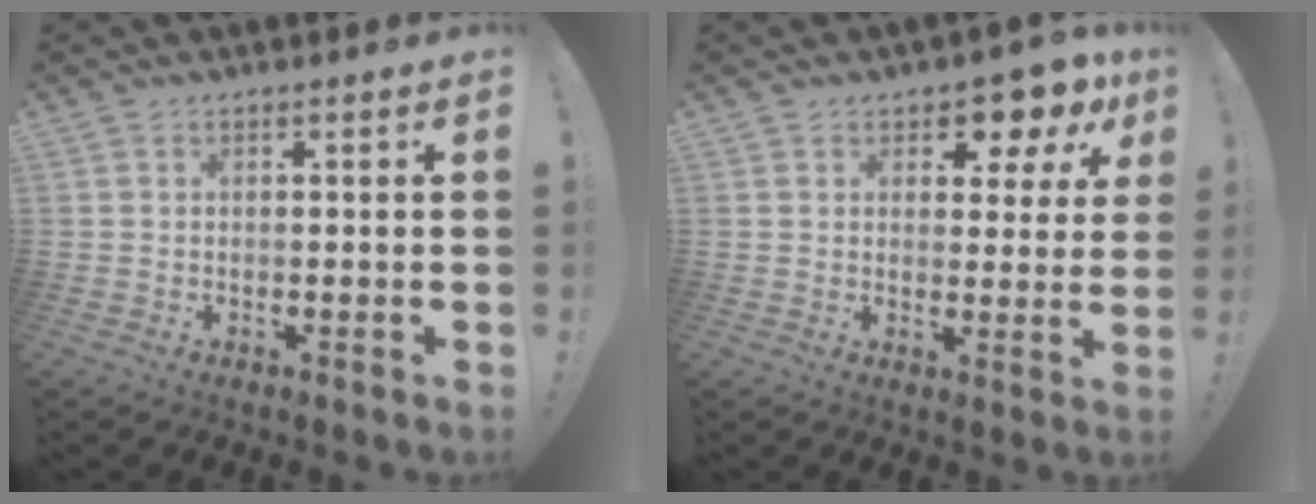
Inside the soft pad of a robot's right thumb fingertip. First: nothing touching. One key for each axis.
{"total": 7.8, "fx": 5.4, "fy": 3.9, "fz": 4.0, "tx": -0.048, "ty": -0.046, "tz": 0.095}